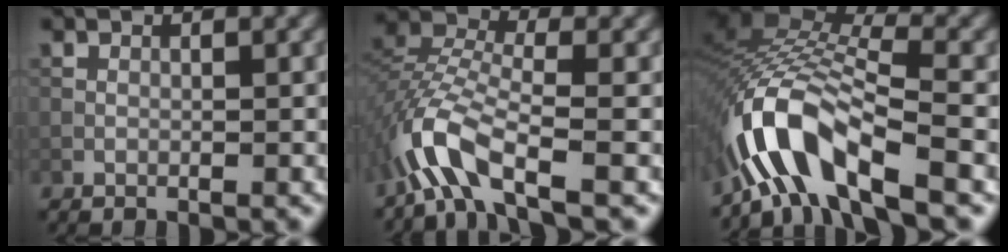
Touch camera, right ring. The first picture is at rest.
{"total": 6.1, "force": [-3.6, 2.1, 4.4], "torque": [-0.097, 0.002, -0.086]}
{"total": 11.0, "force": [-6.3, 3.3, 8.4], "torque": [-0.154, 0.013, -0.124]}